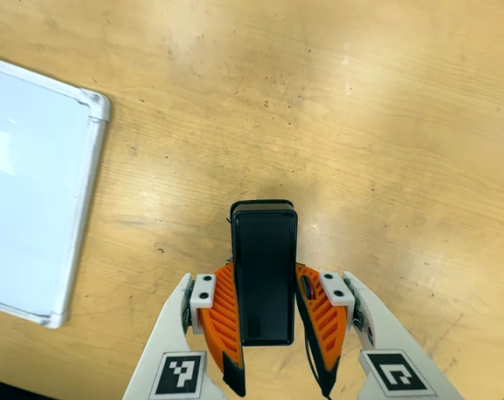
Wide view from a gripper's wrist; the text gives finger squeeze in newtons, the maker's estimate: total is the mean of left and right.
{"total": 4.1, "left": 2.8, "right": 5.5}